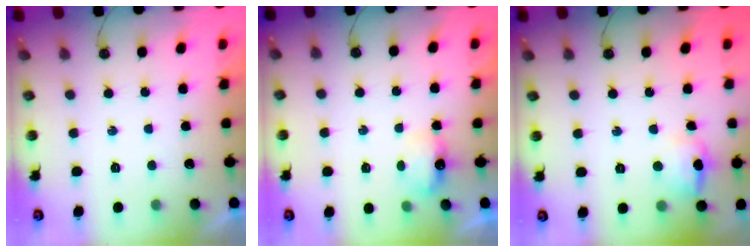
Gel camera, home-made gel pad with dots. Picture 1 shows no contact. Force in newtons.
{"total": 5.2, "press": 5.1, "slide": 0.7}
{"total": 9.3, "press": 9.2, "slide": 1.4}